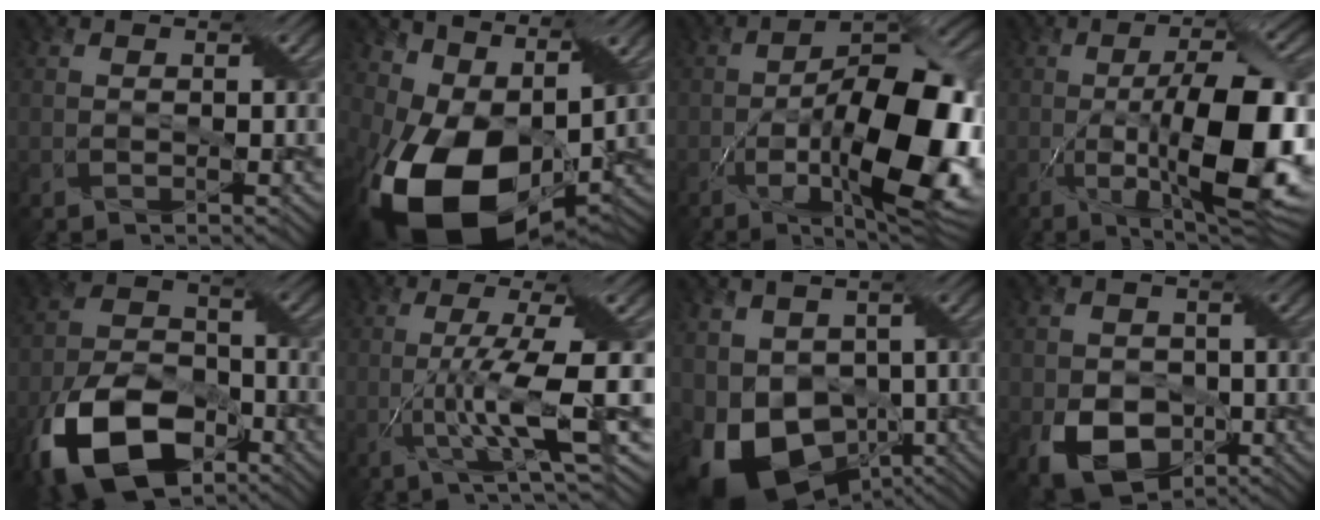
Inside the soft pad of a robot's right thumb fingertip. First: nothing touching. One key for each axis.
{"total": 16.0, "fx": -0.8, "fy": 10.2, "fz": 12.2, "tx": -0.243, "ty": -0.021, "tz": -0.004}
{"total": 18.8, "fx": -5.6, "fy": 7.6, "fz": 16.2, "tx": -0.237, "ty": -0.007, "tz": -0.088}
{"total": 16.5, "fx": -3.4, "fy": 5.2, "fz": 15.3, "tx": -0.234, "ty": -0.007, "tz": -0.052}
{"total": 15.5, "fx": -8.8, "fy": 8.8, "fz": 9.3, "tx": -0.199, "ty": -0.031, "tz": -0.174}
{"total": 9.6, "fx": -1.9, "fy": 1.1, "fz": 9.3, "tx": -0.158, "ty": 0.016, "tz": -0.035}
{"total": 13.8, "fx": -4.2, "fy": 10.0, "fz": 8.5, "tx": -0.162, "ty": -0.026, "tz": -0.056}
{"total": 7.4, "fx": -2.7, "fy": 5.6, "fz": 3.9, "tx": -0.077, "ty": -0.021, "tz": -0.046}